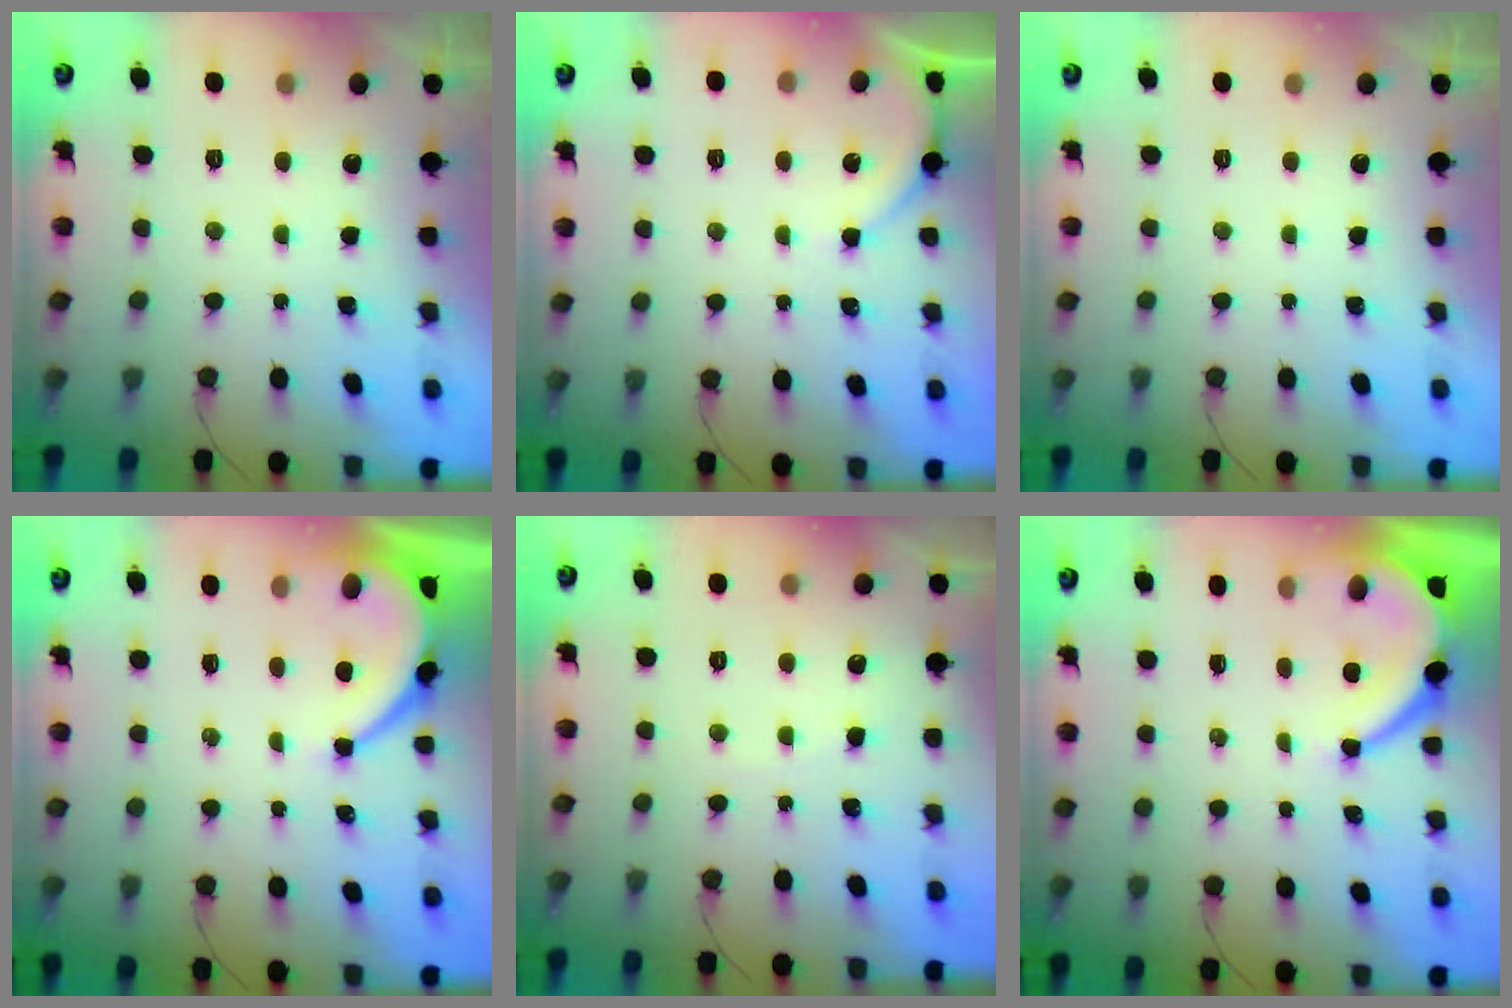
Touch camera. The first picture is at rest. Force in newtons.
{"total": 2.7, "press": 2.6, "slide": 0.6}
{"total": 0.0}
{"total": 5.3, "press": 5.3, "slide": 0.5}
{"total": 2.0, "press": 2.0, "slide": 0.2}
{"total": 7.3, "press": 7.3, "slide": 0.5}